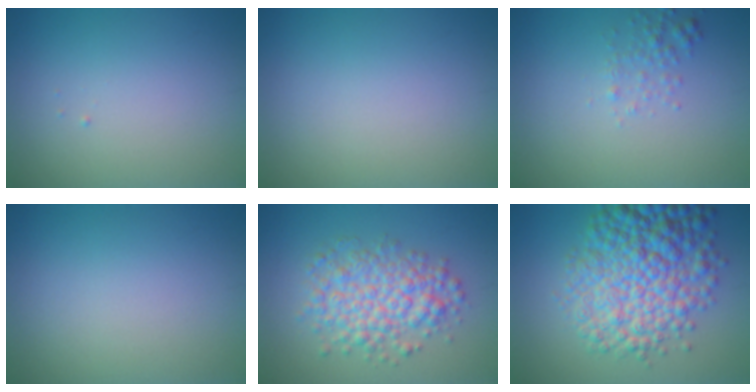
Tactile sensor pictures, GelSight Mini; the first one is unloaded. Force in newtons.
{"total": 0.0}
{"total": 1.6, "press": 1.5, "slide": 0.2}
{"total": 0.0}
{"total": 5.2, "press": 5.2, "slide": 0.2}
{"total": 9.7, "press": 9.7, "slide": 0.1}